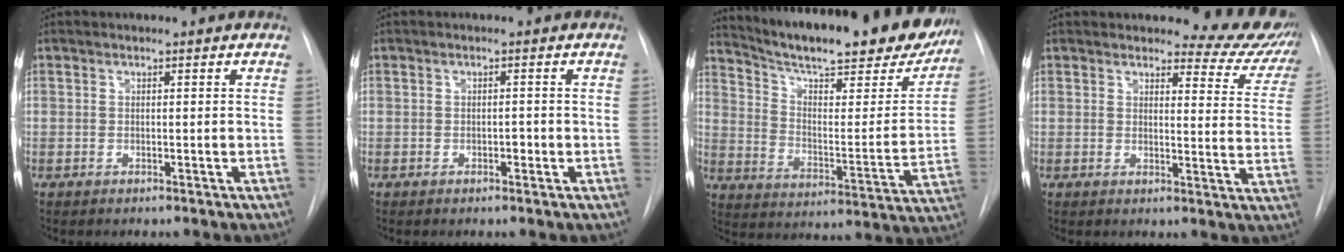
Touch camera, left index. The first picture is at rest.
{"total": 1.0, "force": [-0.4, 0.5, 0.7], "torque": [-0.011, 0.002, -0.006]}
{"total": 29.3, "force": [24.5, 5.5, 15.1], "torque": [-0.231, -0.048, 0.326]}
{"total": 10.6, "force": [10.1, 2.7, 1.1], "torque": [0.019, -0.055, 0.088]}